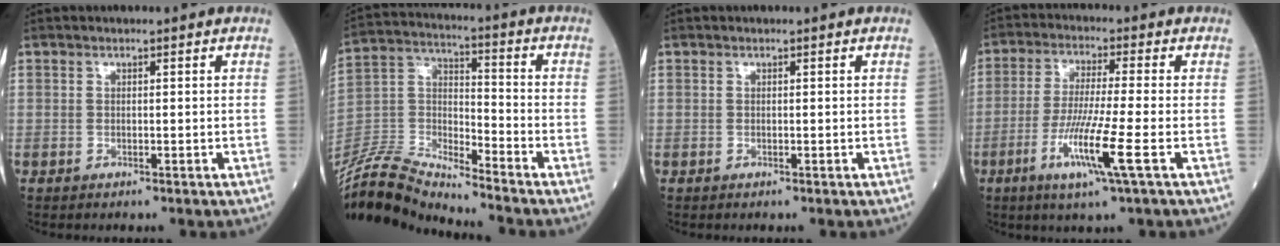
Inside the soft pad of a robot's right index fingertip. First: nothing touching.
{"total": 14.5, "force": [-14.2, 0.1, 3.1], "torque": [-0.067, 0.030, -0.279]}
{"total": 0.0}
{"total": 9.6, "force": [-3.6, -0.8, 8.9], "torque": [-0.178, -0.023, -0.071]}